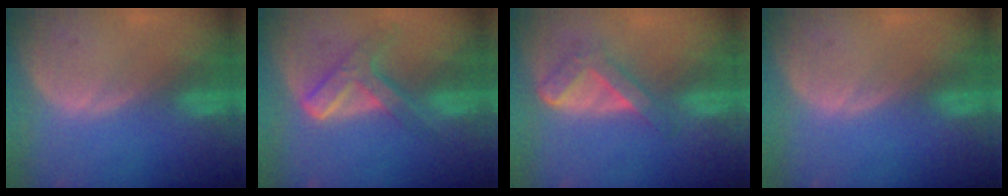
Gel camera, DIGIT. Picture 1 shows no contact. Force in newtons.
{"total": 7.2, "press": 6.0, "slide": 3.8}
{"total": 5.6, "press": 4.8, "slide": 2.9}
{"total": 0.0}